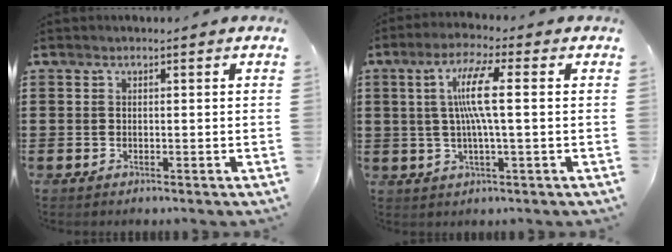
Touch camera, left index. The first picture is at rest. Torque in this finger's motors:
{"motor_torque": [-0.04, 0.01, 0.00, 0.00]}